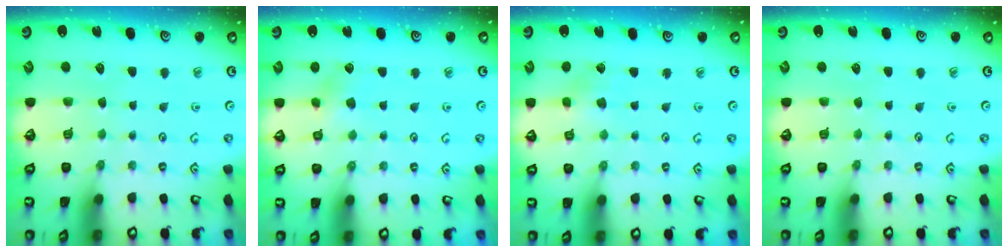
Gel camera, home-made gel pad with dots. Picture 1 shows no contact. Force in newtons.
{"total": 3.1, "press": 3.1, "slide": 0.5}
{"total": 2.8, "press": 2.8, "slide": 0.2}
{"total": 0.0}